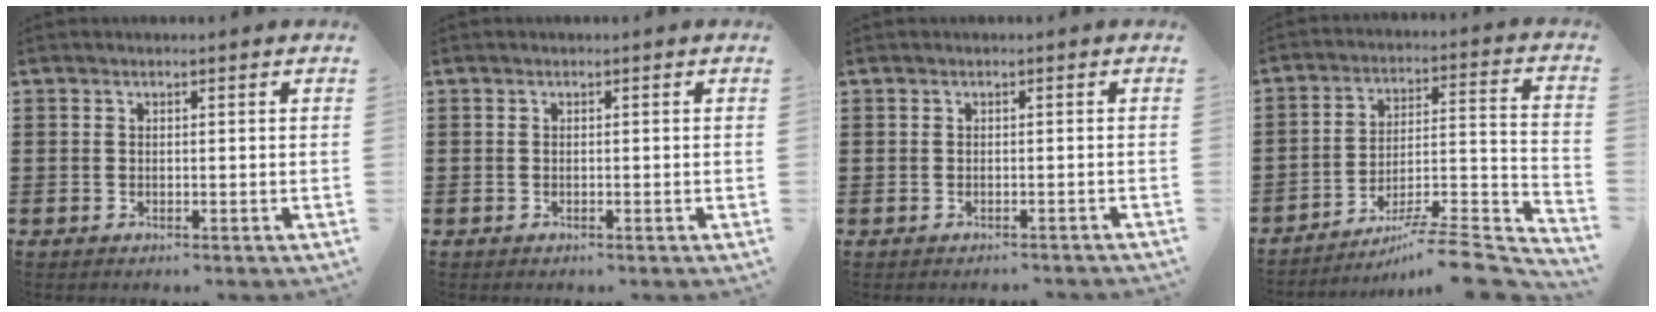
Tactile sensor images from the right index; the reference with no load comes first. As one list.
[{"total": 0.0}, {"total": 0.6, "force": [-0.6, 0.1, 0.0], "torque": [-0.001, 0.001, -0.013]}, {"total": 7.9, "force": [-6.5, 0.3, 4.5], "torque": [-0.065, -0.003, -0.129]}]